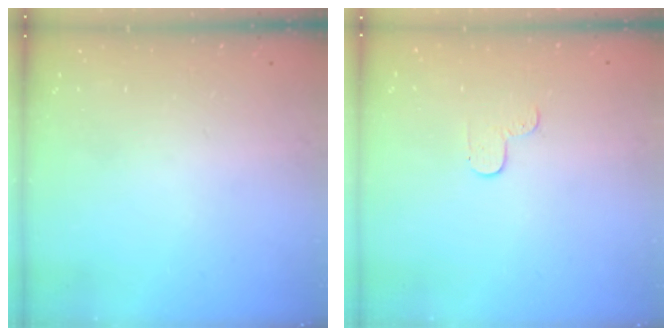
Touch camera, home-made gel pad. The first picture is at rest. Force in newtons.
{"total": 3.3, "press": 3.3, "slide": 0.4}